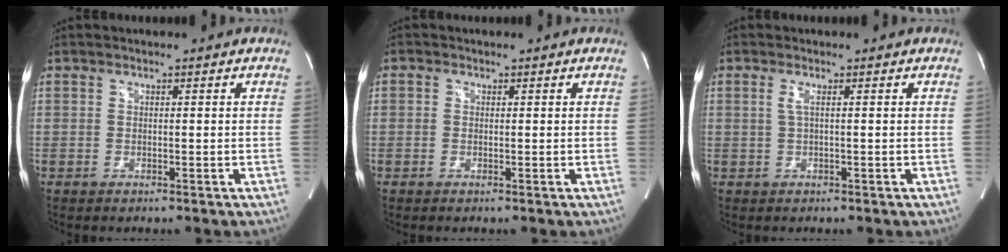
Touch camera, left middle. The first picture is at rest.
{"total": 0.5, "force": [0.0, 0.5, 0.2], "torque": [-0.003, 0.001, -0.004]}
{"total": 1.1, "force": [0.3, -0.2, 1.1], "torque": [-0.032, 0.002, 0.007]}